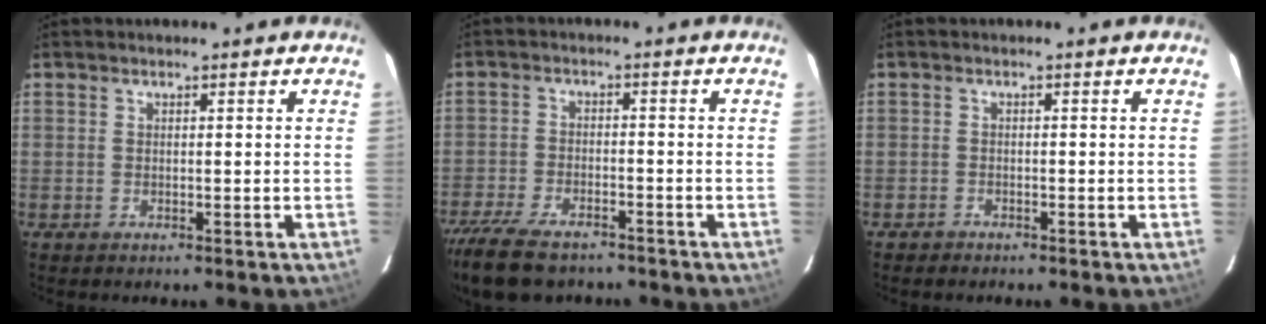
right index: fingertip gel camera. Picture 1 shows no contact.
{"total": 14.1, "force": [-11.2, 5.5, 6.6], "torque": [-0.161, -0.030, -0.192]}
{"total": 1.3, "force": [-1.2, 0.6, -0.2], "torque": [-0.006, 0.003, -0.021]}